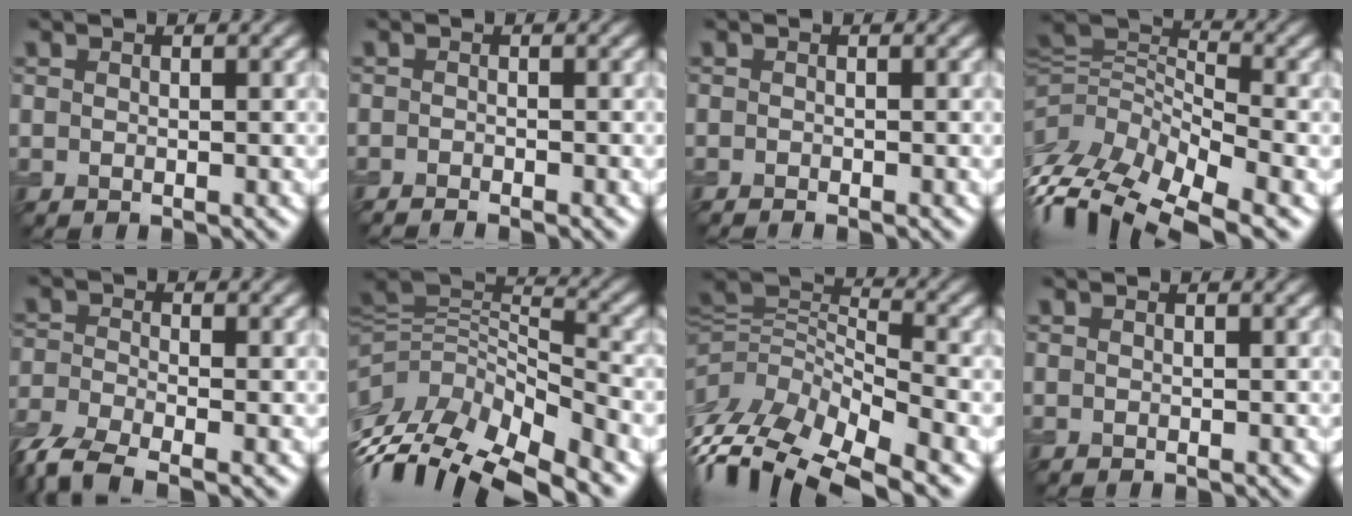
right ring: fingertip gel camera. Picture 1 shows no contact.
{"total": 1.6, "force": [-1.4, 0.2, 0.7], "torque": [-0.011, -0.001, -0.028]}
{"total": 0.9, "force": [-0.8, 0.1, 0.4], "torque": [-0.004, -0.001, -0.016]}
{"total": 11.6, "force": [-6.9, 5.5, 7.5], "torque": [-0.166, 0.003, -0.129]}
{"total": 5.4, "force": [-4.0, 1.9, 3.1], "torque": [-0.069, -0.014, -0.088]}
{"total": 11.9, "force": [-7.0, 5.5, 7.9], "torque": [-0.175, 0.016, -0.107]}
{"total": 12.1, "force": [-8.1, 5.0, 7.4], "torque": [-0.167, 0.004, -0.141]}
{"total": 0.0}